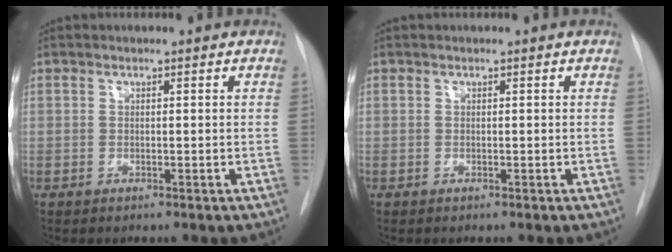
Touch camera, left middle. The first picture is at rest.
{"total": 0.0}